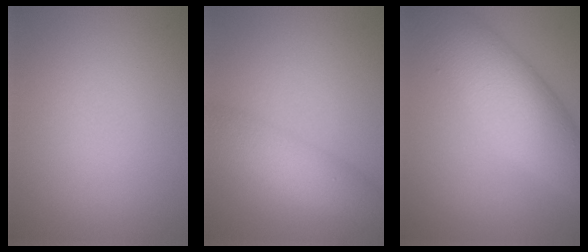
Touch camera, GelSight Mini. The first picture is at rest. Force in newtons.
{"total": 5.3, "press": 5.3, "slide": 0.2}
{"total": 8.5, "press": 8.5, "slide": 0.2}